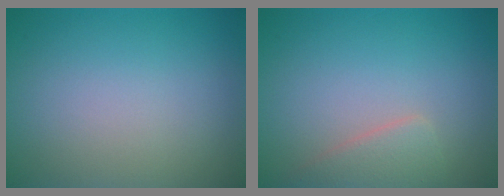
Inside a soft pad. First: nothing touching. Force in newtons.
{"total": 2.3, "press": 2.3, "slide": 0.1}